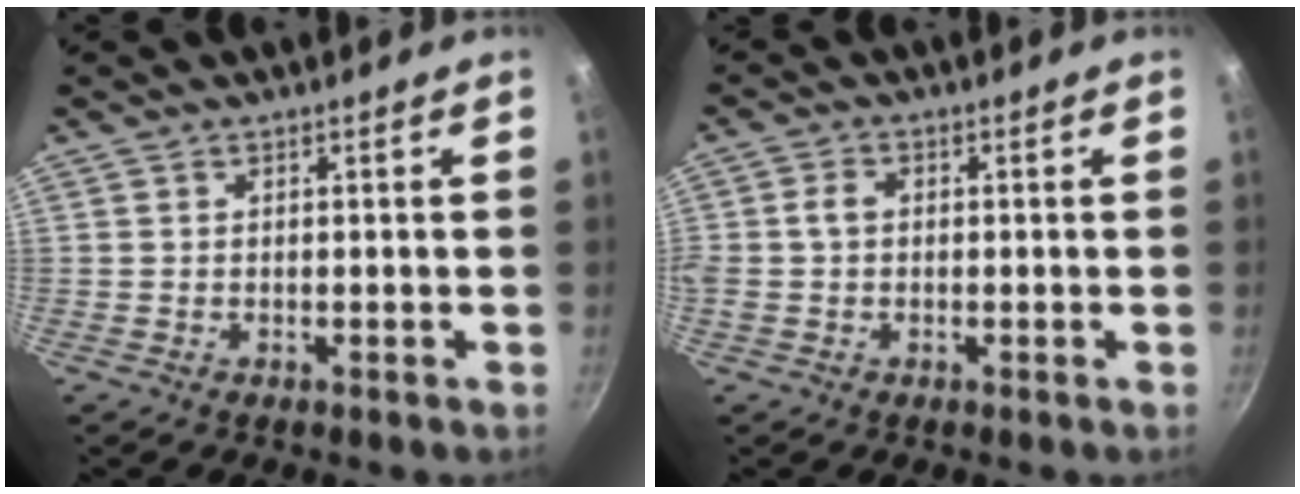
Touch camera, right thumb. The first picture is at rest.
{"total": 3.2, "force": [0.1, 2.5, 2.1], "torque": [-0.037, 0.010, -0.005]}